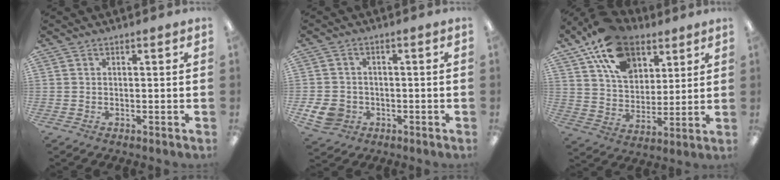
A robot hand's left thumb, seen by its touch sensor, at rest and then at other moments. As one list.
[{"total": 5.6, "force": [-2.0, 4.8, 2.1], "torque": [-0.051, 0.009, -0.039]}, {"total": 18.1, "force": [11.0, 11.4, 8.8], "torque": [-0.157, -0.040, 0.203]}]